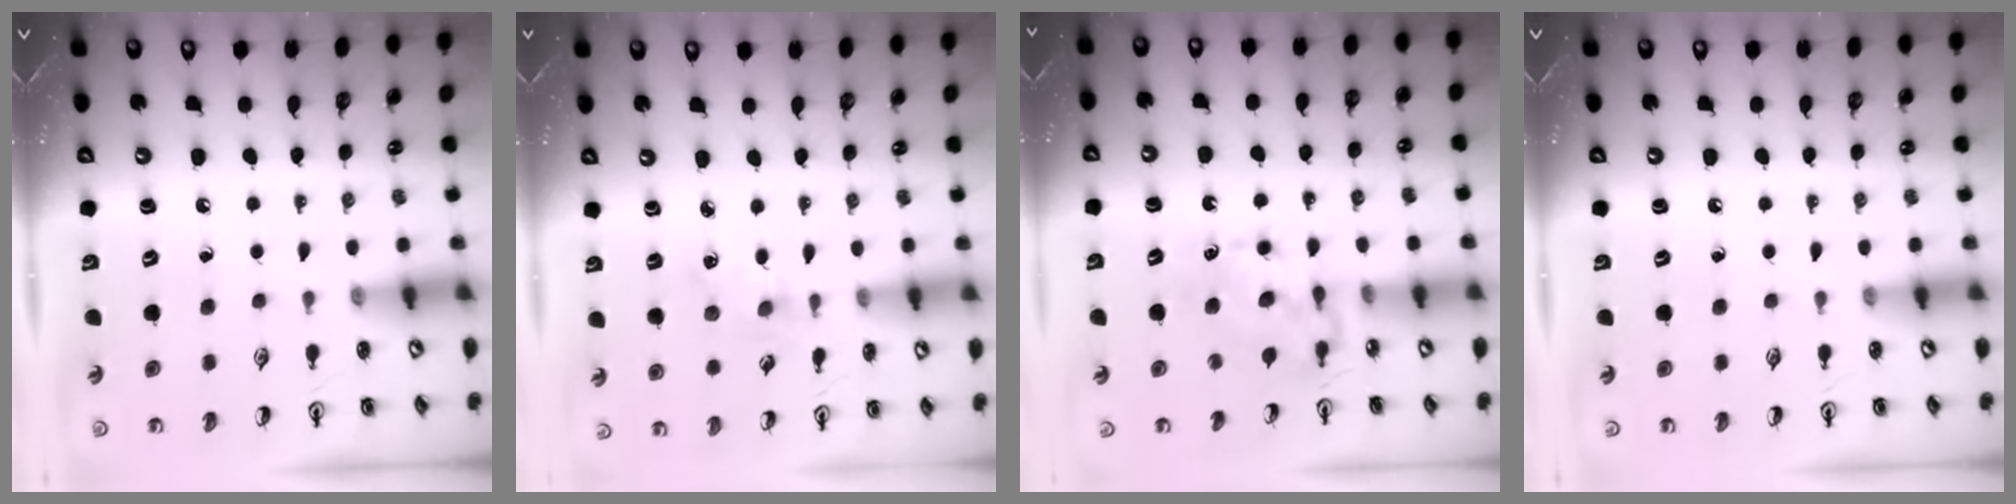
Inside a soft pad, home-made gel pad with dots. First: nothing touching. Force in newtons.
{"total": 2.6, "press": 2.6, "slide": 0.4}
{"total": 7.5, "press": 7.4, "slide": 0.7}
{"total": 0.0}